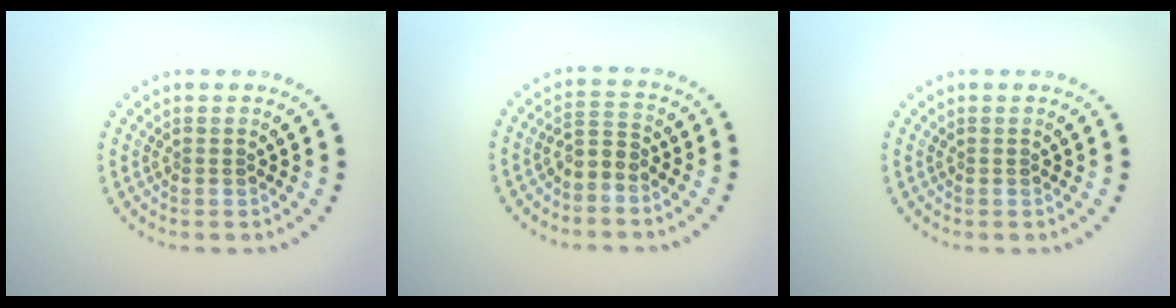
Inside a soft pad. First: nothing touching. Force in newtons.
{"total": 2.0, "press": 1.6, "slide": 1.2}
{"total": 0.0}